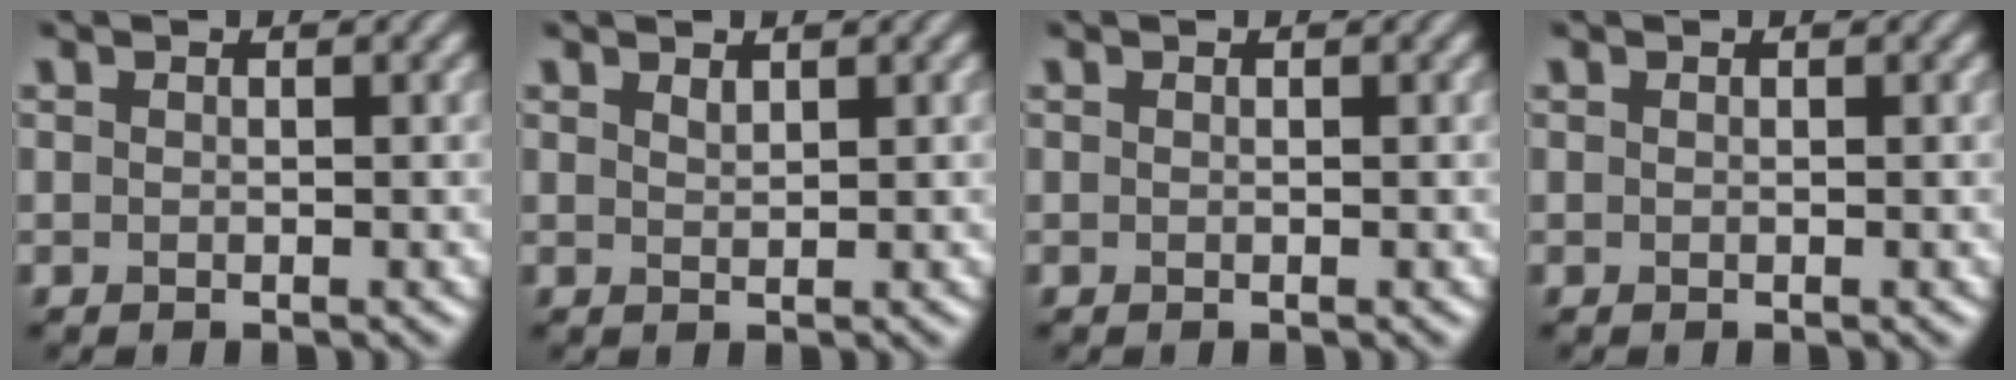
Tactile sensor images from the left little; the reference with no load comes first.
{"total": 0.8, "force": [0.7, 0.2, 0.3], "torque": [-0.007, -0.001, 0.016]}
{"total": 0.0}
{"total": 0.0}